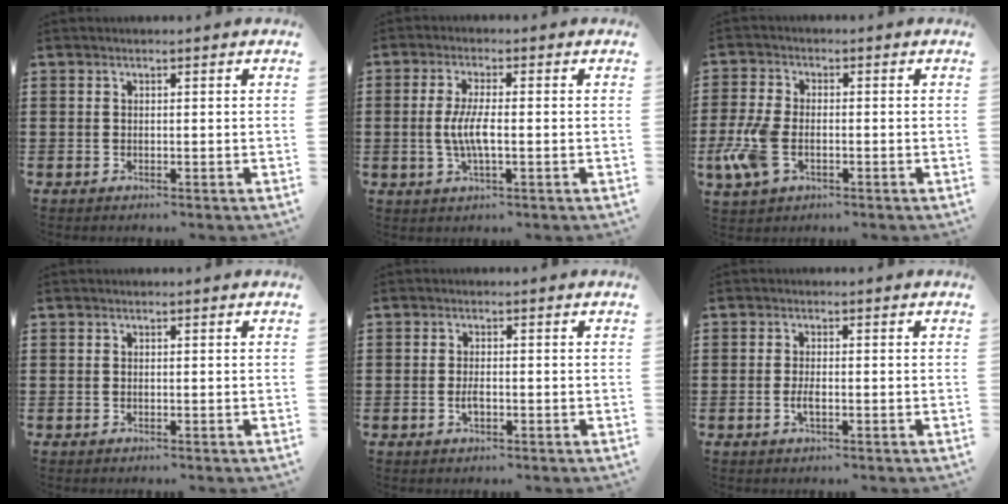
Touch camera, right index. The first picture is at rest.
{"total": 5.1, "force": [-0.8, 1.1, 5.0], "torque": [-0.116, -0.008, -0.024]}
{"total": 6.8, "force": [-2.0, 3.7, 5.3], "torque": [-0.139, -0.010, -0.044]}
{"total": 0.0}
{"total": 2.2, "force": [-0.6, 0.8, 1.9], "torque": [-0.044, -0.003, -0.012]}
{"total": 2.1, "force": [-0.6, 0.7, 1.9], "torque": [-0.043, -0.003, -0.013]}